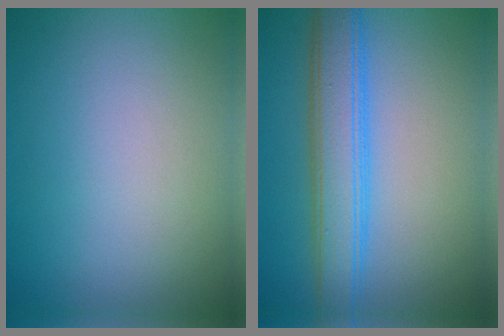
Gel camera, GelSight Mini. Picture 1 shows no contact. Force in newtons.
{"total": 5.4, "press": 5.4, "slide": 0.1}